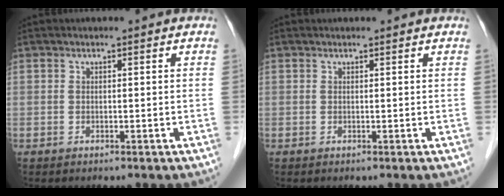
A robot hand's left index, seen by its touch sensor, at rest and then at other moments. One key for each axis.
{"total": 1.3, "fx": 1.2, "fy": 0.2, "fz": 0.3, "tx": -0.009, "ty": 0.017, "tz": 0.017}